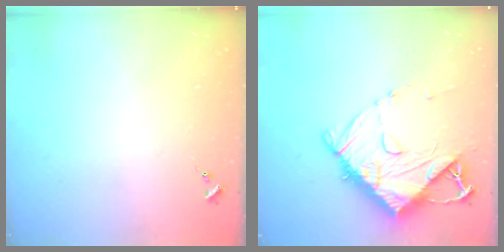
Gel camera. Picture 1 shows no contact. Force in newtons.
{"total": 13.6, "press": 13.6, "slide": 0.8}